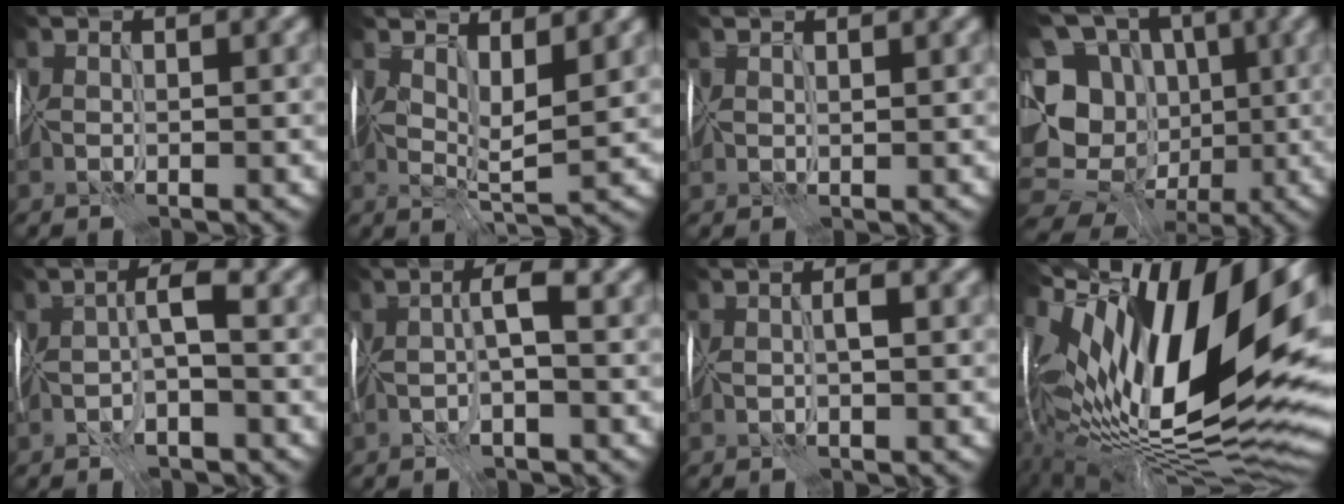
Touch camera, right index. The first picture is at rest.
{"total": 3.6, "force": [1.9, 0.8, 2.9], "torque": [-0.054, -0.007, 0.033]}
{"total": 0.8, "force": [0.8, 0.0, 0.1], "torque": [0.001, 0.002, 0.016]}
{"total": 13.8, "force": [-2.3, 12.1, 6.2], "torque": [-0.147, 0.003, -0.035]}
{"total": 2.1, "force": [-0.3, 0.2, 2.0], "torque": [-0.039, 0.006, -0.010]}
{"total": 2.3, "force": [0.3, 0.1, 2.3], "torque": [-0.046, 0.007, 0.001]}
{"total": 0.8, "force": [0.2, -0.1, 0.7], "torque": [-0.015, 0.004, 0.002]}
{"total": 17.9, "force": [3.5, 7.6, 15.9], "torque": [-0.275, 0.010, 0.045]}